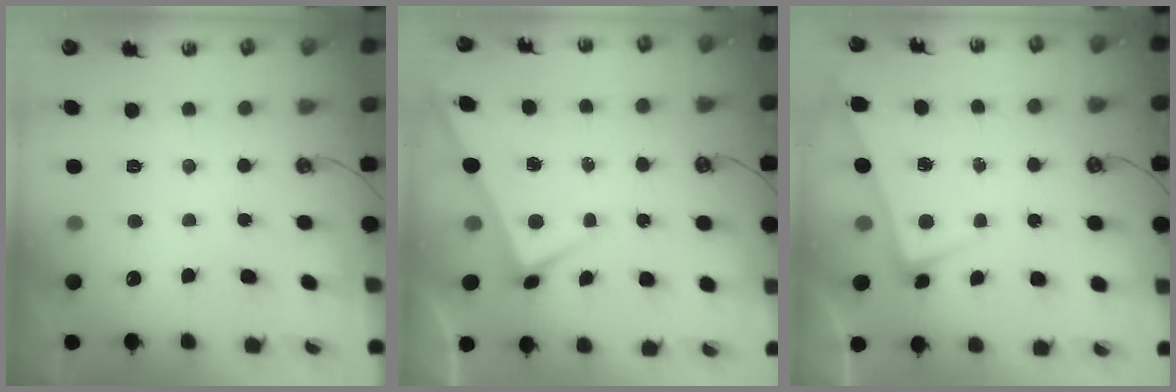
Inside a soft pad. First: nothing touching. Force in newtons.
{"total": 1.9, "press": 1.9, "slide": 0.2}
{"total": 0.8, "press": 0.7, "slide": 0.5}